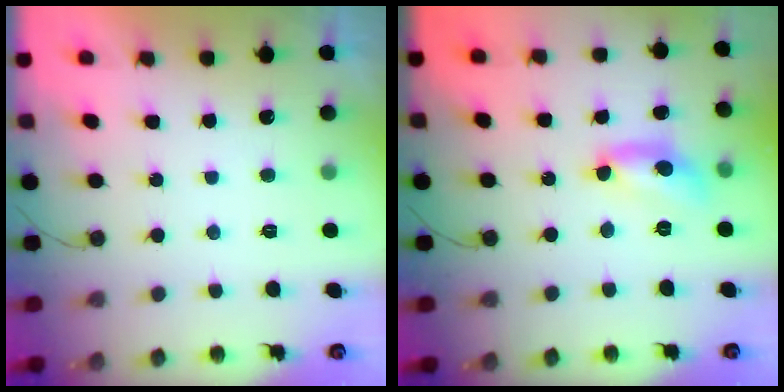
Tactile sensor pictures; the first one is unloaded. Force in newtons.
{"total": 11.2, "press": 11.2, "slide": 0.7}